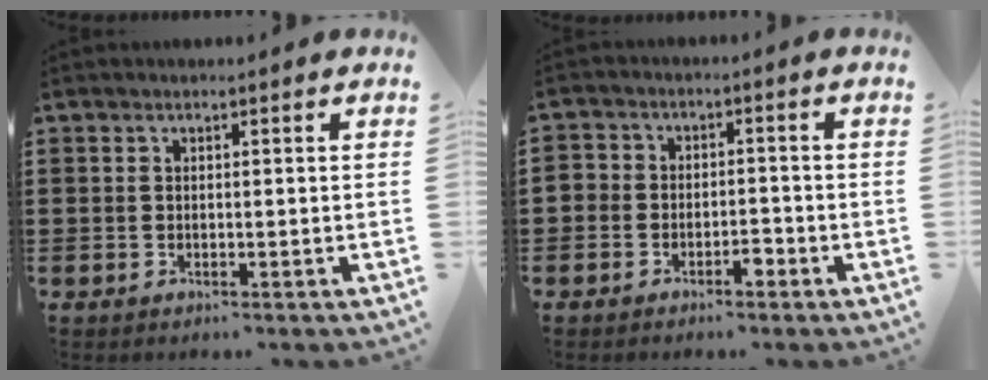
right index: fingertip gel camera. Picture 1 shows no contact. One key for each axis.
{"total": 2.8, "fx": -2.2, "fy": 1.5, "fz": 0.7, "tx": -0.019, "ty": 0.007, "tz": -0.047}